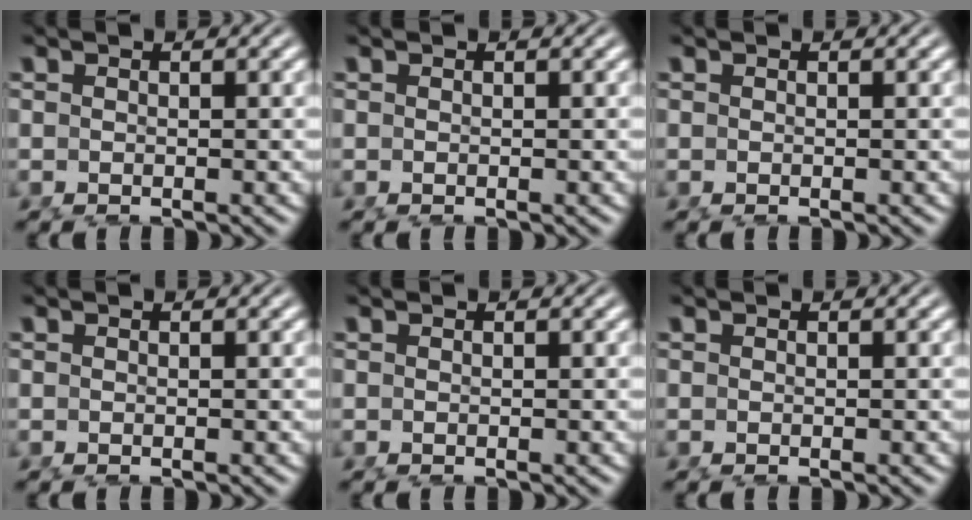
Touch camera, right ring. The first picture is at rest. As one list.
[{"total": 0.0}, {"total": 0.0}, {"total": 0.0}, {"total": 0.0}, {"total": 0.0}]